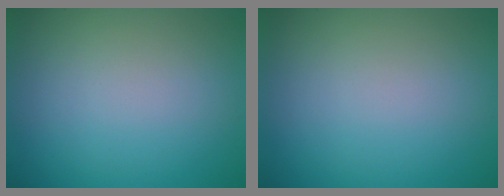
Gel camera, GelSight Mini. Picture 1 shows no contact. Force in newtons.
{"total": 0.0}